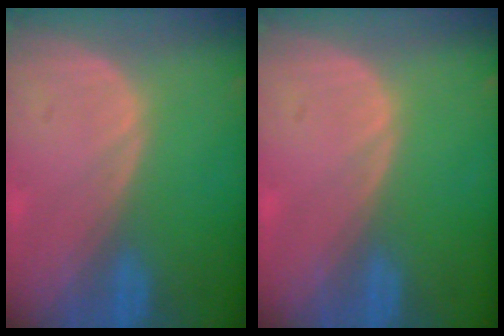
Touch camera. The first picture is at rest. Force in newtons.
{"total": 0.0}